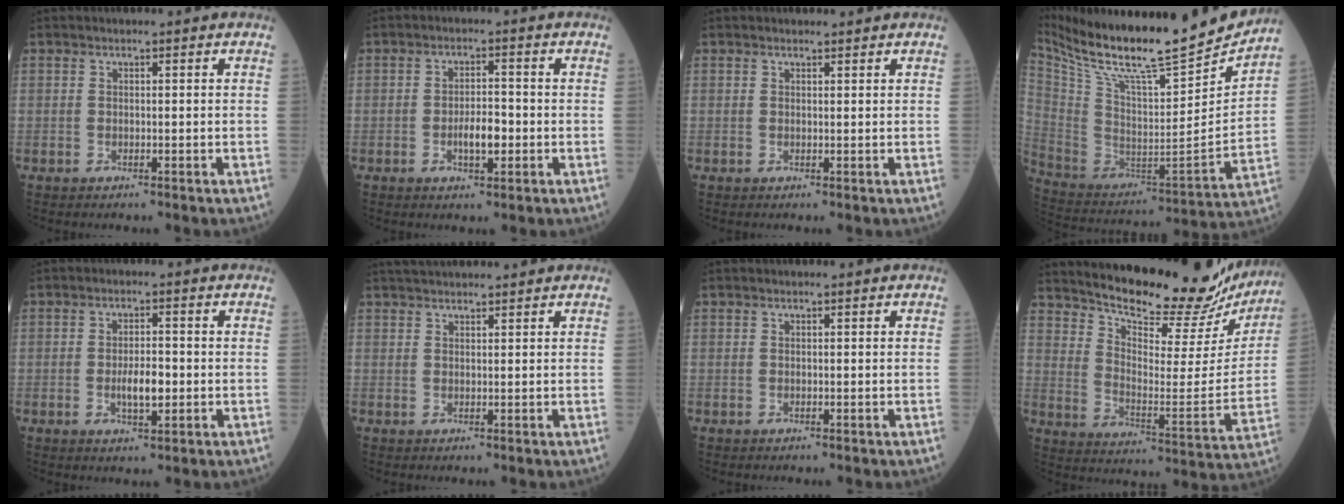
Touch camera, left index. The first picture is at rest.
{"total": 4.1, "force": [-1.1, 1.4, 3.7], "torque": [-0.066, 0.002, -0.018]}
{"total": 0.9, "force": [0.9, 0.1, 0.1], "torque": [-0.010, 0.001, 0.016]}
{"total": 23.7, "force": [21.0, 2.4, 10.7], "torque": [-0.212, -0.044, 0.344]}
{"total": 4.3, "force": [-0.8, 1.4, 3.9], "torque": [-0.072, -0.001, -0.011]}
{"total": 5.8, "force": [5.4, 0.4, 2.0], "torque": [-0.031, 0.038, 0.086]}
{"total": 0.0}
{"total": 23.9, "force": [22.0, 4.9, 7.8], "torque": [-0.120, -0.062, 0.292]}